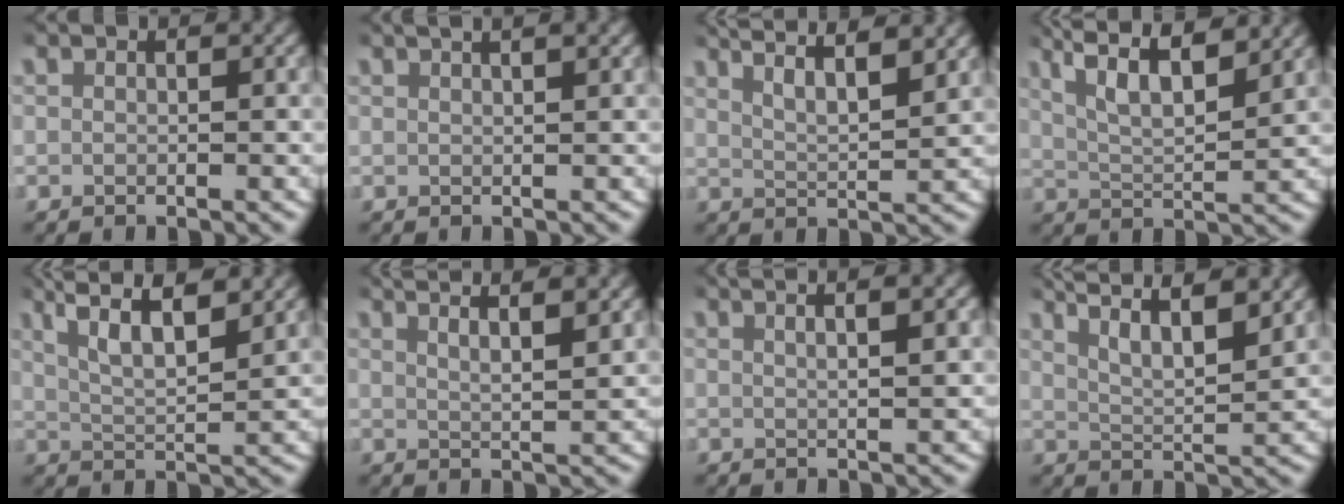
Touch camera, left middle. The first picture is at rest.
{"total": 3.3, "force": [2.2, 0.8, 2.2], "torque": [-0.027, 0.015, 0.030]}
{"total": 7.2, "force": [5.0, 2.5, 4.4], "torque": [-0.062, 0.015, 0.071]}
{"total": 7.2, "force": [4.4, 2.6, 5.1], "torque": [-0.091, 0.003, 0.070]}
{"total": 6.6, "force": [4.0, 2.1, 4.7], "torque": [-0.082, 0.006, 0.063]}
{"total": 5.8, "force": [4.1, 1.8, 3.7], "torque": [-0.056, 0.008, 0.061]}
{"total": 5.1, "force": [3.4, 1.4, 3.5], "torque": [-0.047, 0.015, 0.048]}
{"total": 8.6, "force": [5.7, 3.3, 5.6], "torque": [-0.074, 0.020, 0.079]}